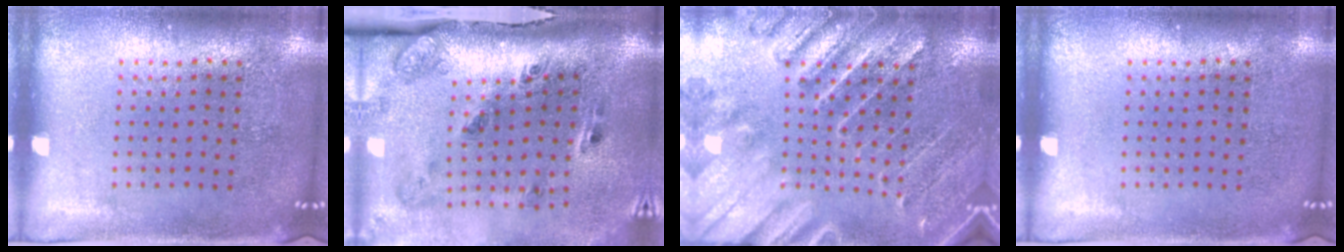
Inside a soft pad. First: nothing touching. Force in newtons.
{"total": 3.4, "press": 2.1, "slide": 2.6}
{"total": 3.2, "press": 3.0, "slide": 1.1}
{"total": 0.0}